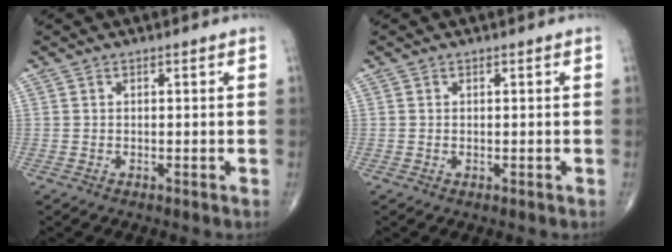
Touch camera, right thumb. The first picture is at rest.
{"total": 0.0}